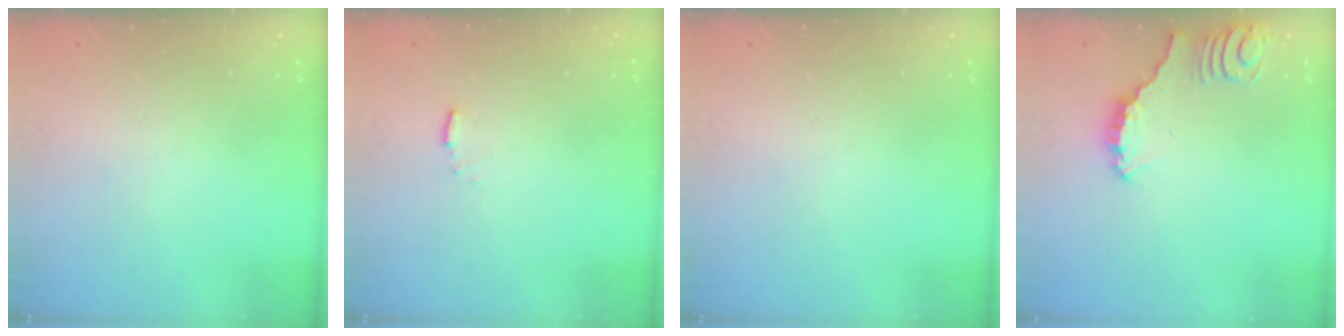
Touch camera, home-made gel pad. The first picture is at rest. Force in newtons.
{"total": 2.9, "press": 2.9, "slide": 0.5}
{"total": 0.0}
{"total": 3.0, "press": 3.0, "slide": 0.2}